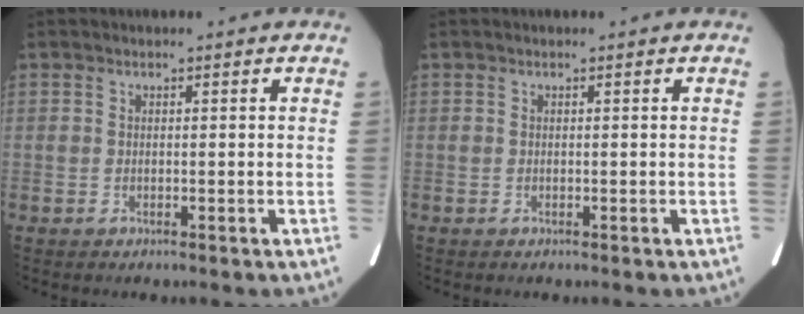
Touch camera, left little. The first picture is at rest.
{"total": 0.0}